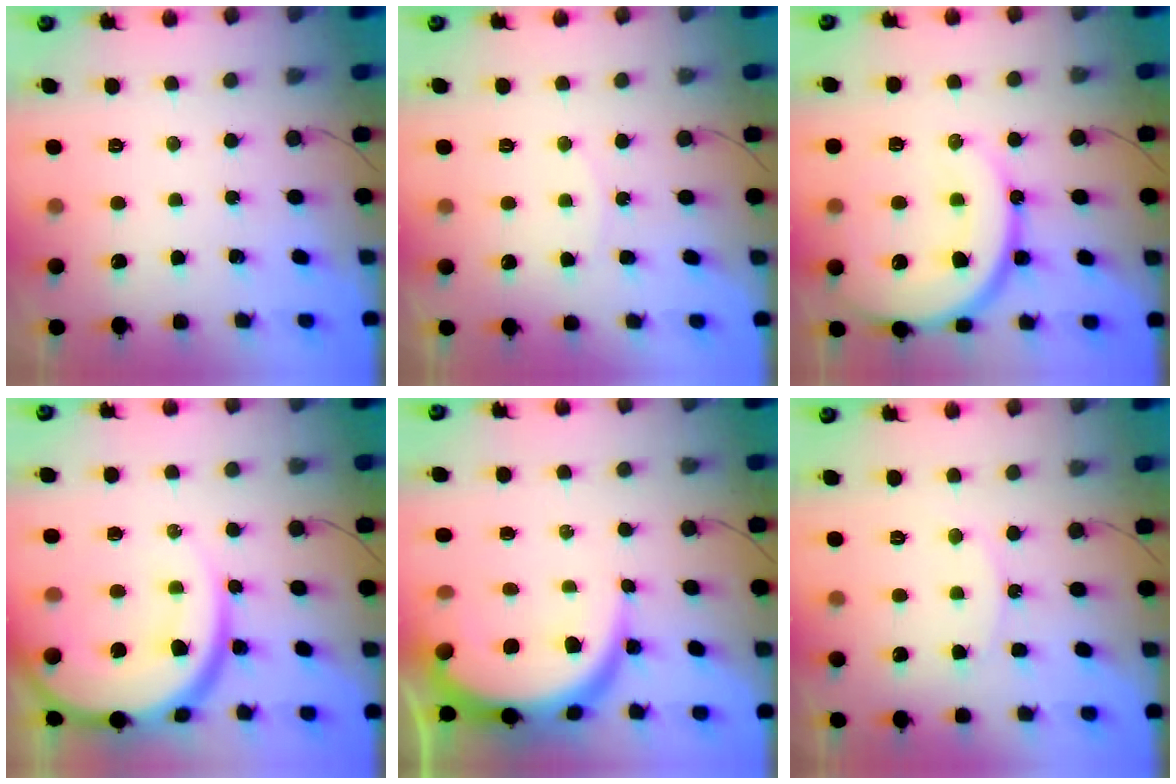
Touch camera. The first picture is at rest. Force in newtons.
{"total": 6.1, "press": 6.1, "slide": 0.4}
{"total": 18.8, "press": 18.6, "slide": 2.2}
{"total": 19.7, "press": 19.5, "slide": 3.2}
{"total": 9.7, "press": 9.7, "slide": 0.7}
{"total": 9.1, "press": 9.1, "slide": 0.6}